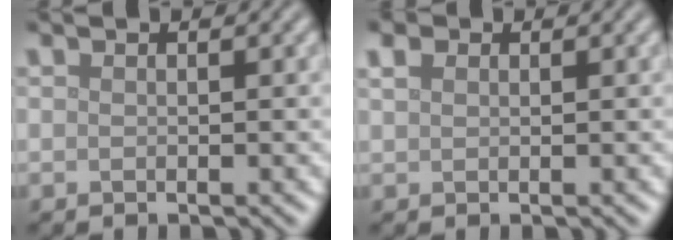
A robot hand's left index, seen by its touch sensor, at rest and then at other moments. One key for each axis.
{"total": 1.3, "fx": 0.7, "fy": 0.8, "fz": 0.6, "tx": -0.011, "ty": 0.007, "tz": 0.012}